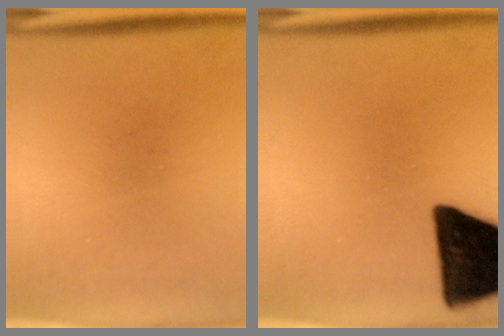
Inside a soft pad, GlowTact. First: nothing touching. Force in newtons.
{"total": 16.7}